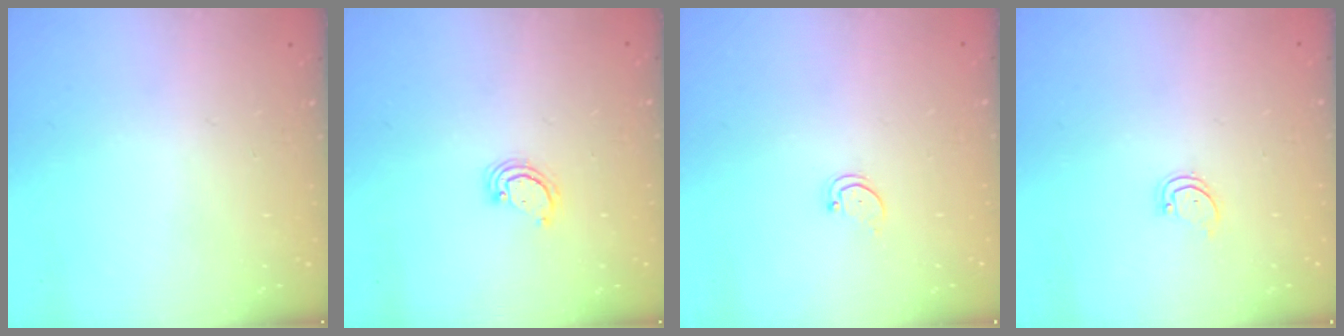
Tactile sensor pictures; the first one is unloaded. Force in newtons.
{"total": 2.6, "press": 2.6, "slide": 0.3}
{"total": 1.6, "press": 1.6, "slide": 0.4}
{"total": 2.3, "press": 2.3, "slide": 0.1}